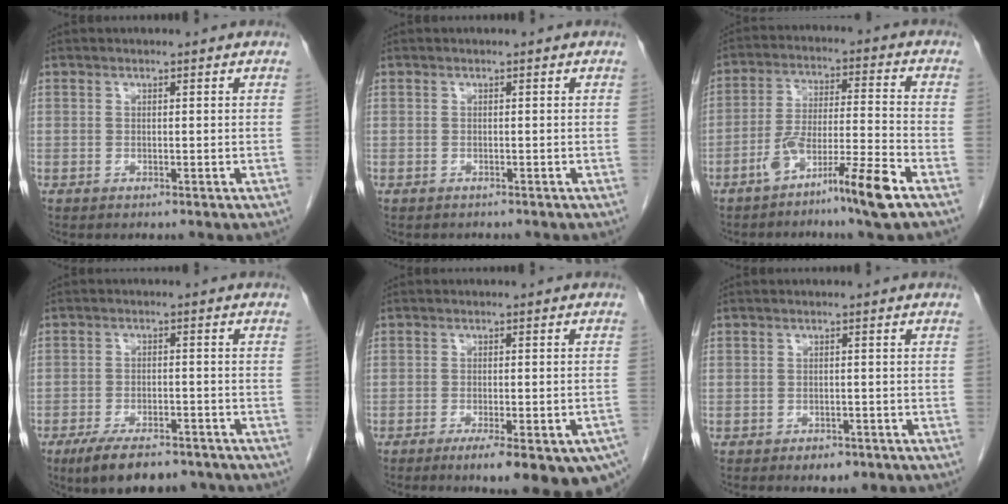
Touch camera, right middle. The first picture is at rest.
{"total": 1.2, "force": [-1.1, 0.4, 0.1], "torque": [-0.013, -0.003, -0.015]}
{"total": 9.9, "force": [-6.3, -0.5, 7.6], "torque": [-0.144, -0.005, -0.117]}
{"total": 10.6, "force": [-8.1, 3.9, 5.7], "torque": [-0.088, -0.007, -0.122]}
{"total": 15.0, "force": [-10.2, 2.9, 10.6], "torque": [-0.088, -0.005, -0.128]}
{"total": 2.9, "force": [-2.0, 1.5, 1.5], "torque": [-0.020, 0.001, -0.018]}